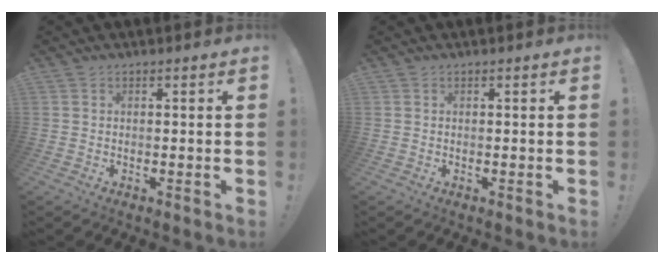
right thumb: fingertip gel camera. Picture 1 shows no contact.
{"total": 0.0}